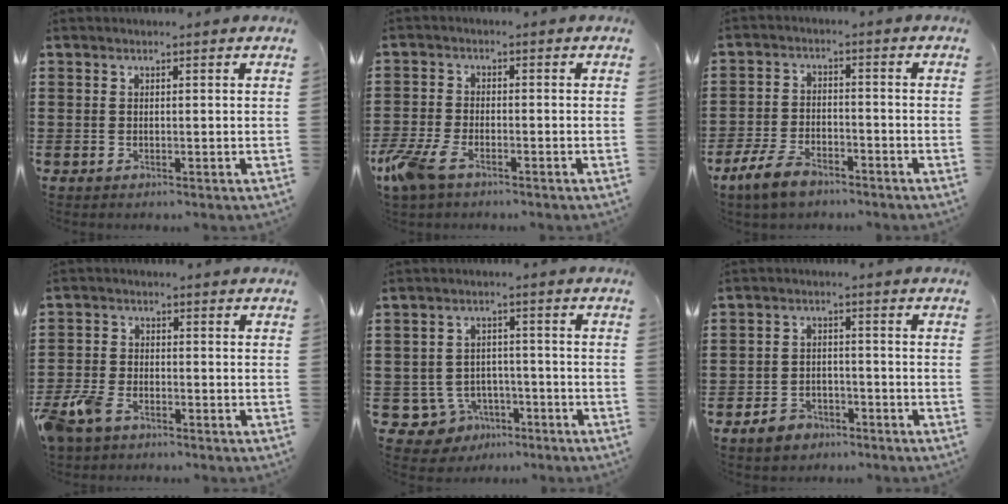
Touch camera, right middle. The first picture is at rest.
{"total": 5.4, "force": [-3.5, 2.0, 3.6], "torque": [-0.107, -0.012, -0.077]}
{"total": 6.0, "force": [-4.4, 2.4, 3.3], "torque": [-0.080, 0.002, -0.089]}
{"total": 4.6, "force": [-3.5, 2.2, 1.8], "torque": [-0.065, -0.001, -0.079]}
{"total": 4.9, "force": [-3.3, 3.4, 1.3], "torque": [-0.047, 0.008, -0.065]}
{"total": 3.6, "force": [-3.1, 1.6, 1.1], "torque": [-0.029, 0.006, -0.063]}